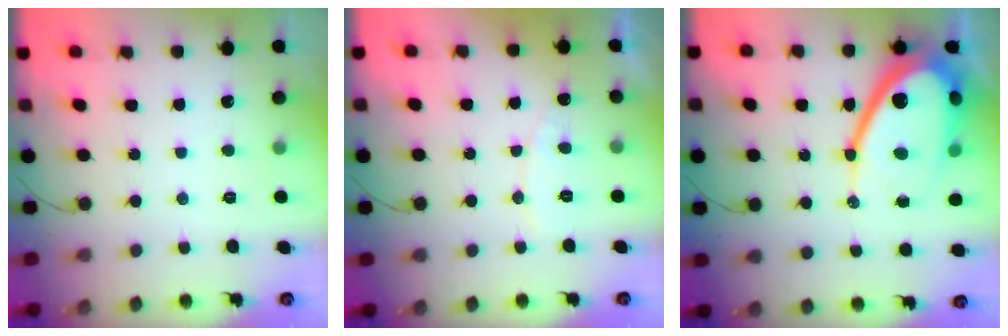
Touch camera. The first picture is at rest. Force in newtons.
{"total": 5.7, "press": 5.7, "slide": 0.3}
{"total": 21.0, "press": 21.0, "slide": 1.4}